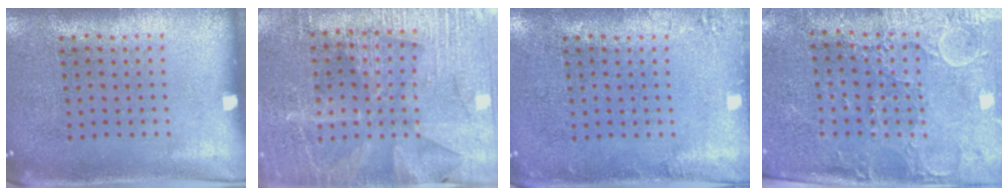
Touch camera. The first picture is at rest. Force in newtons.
{"total": 3.3, "press": 3.3, "slide": 0.7}
{"total": 1.5, "press": 1.4, "slide": 0.3}
{"total": 2.9, "press": 2.6, "slide": 1.3}